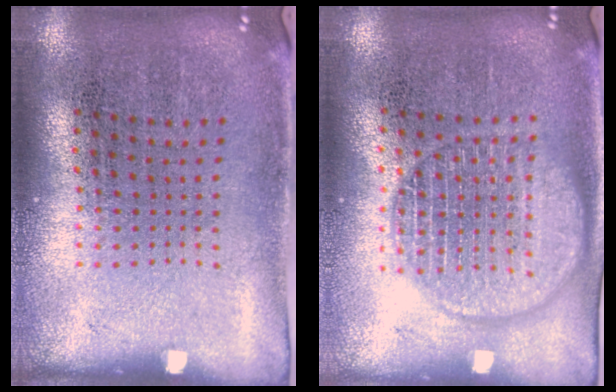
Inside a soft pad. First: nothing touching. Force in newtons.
{"total": 2.3, "press": 2.3, "slide": 0.3}